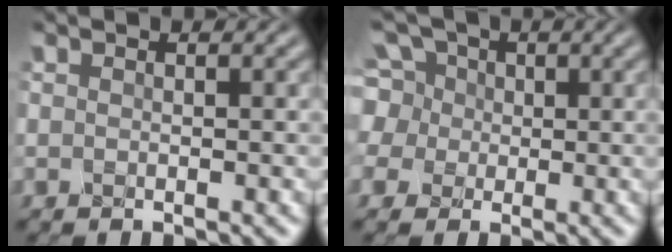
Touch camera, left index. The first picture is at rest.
{"total": 4.3, "force": [0.8, 4.1, 0.9], "torque": [-0.054, 0.028, 0.001]}